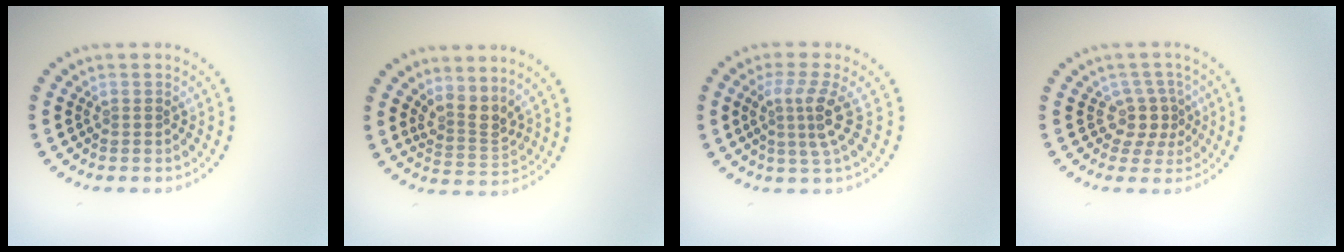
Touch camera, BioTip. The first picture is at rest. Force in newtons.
{"total": 2.8, "press": 2.0, "slide": 1.9}
{"total": 3.2, "press": 2.3, "slide": 2.3}
{"total": 2.7, "press": 2.0, "slide": 1.8}